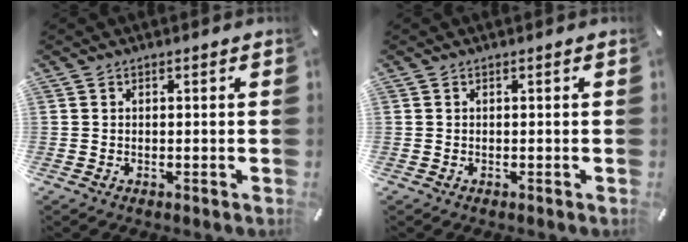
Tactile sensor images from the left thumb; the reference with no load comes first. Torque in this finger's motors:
{"motor_torque": [0.00, 0.00, 0.00, 0.00, 0.00]}